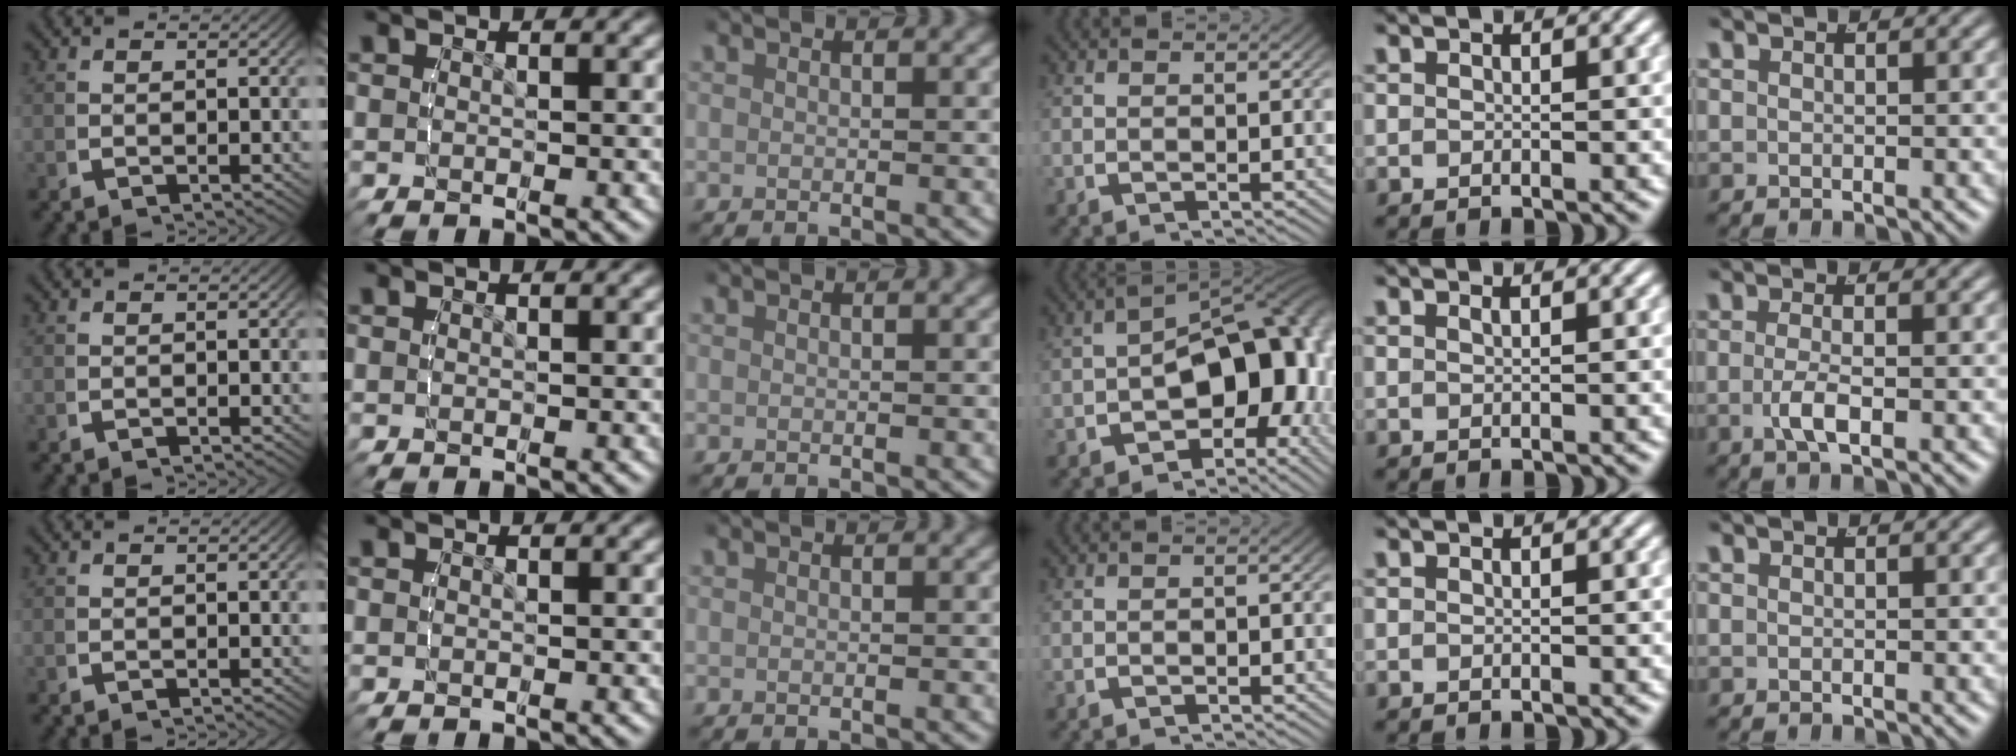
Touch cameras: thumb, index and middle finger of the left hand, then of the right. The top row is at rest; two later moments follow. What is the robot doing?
{"motion": "lift_and_place", "object": "glue stick"}